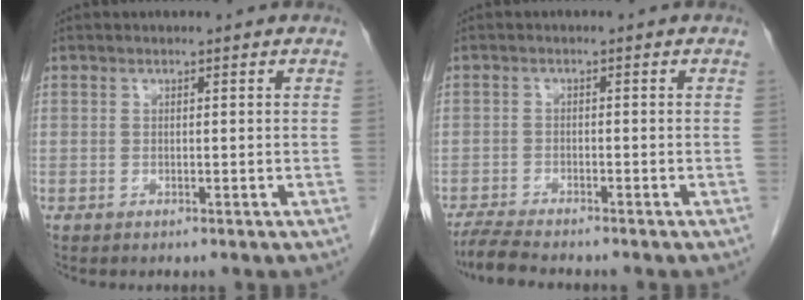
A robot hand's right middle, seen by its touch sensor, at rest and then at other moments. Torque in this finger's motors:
{"motor_torque": [0.18, -0.12, 0.01, 0.00]}